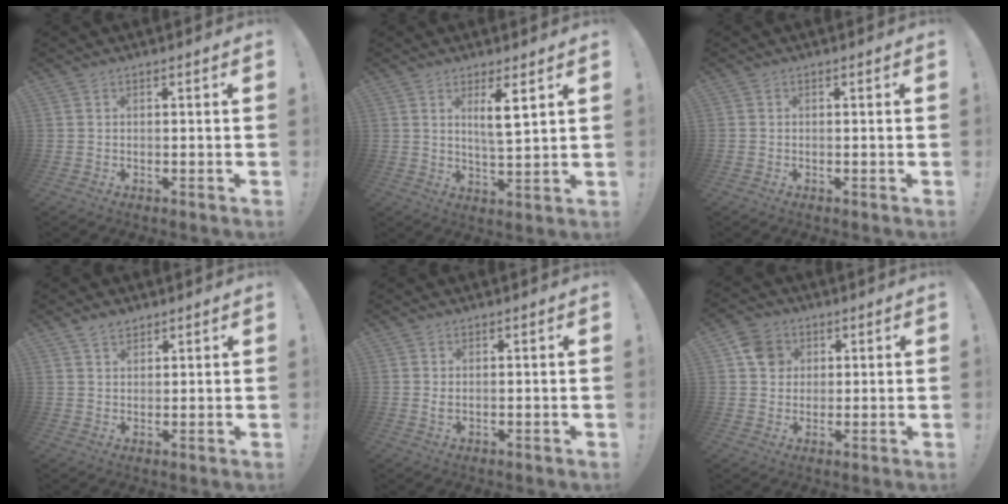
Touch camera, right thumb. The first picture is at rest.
{"total": 6.9, "force": [3.4, 0.7, 6.0], "torque": [-0.099, -0.016, 0.051]}
{"total": 0.0}
{"total": 3.6, "force": [2.7, 2.1, 1.0], "torque": [-0.010, -0.015, 0.049]}
{"total": 1.3, "force": [0.3, 0.6, 1.2], "torque": [-0.015, -0.001, 0.003]}
{"total": 7.8, "force": [2.7, 6.9, 2.4], "torque": [-0.031, -0.003, 0.056]}